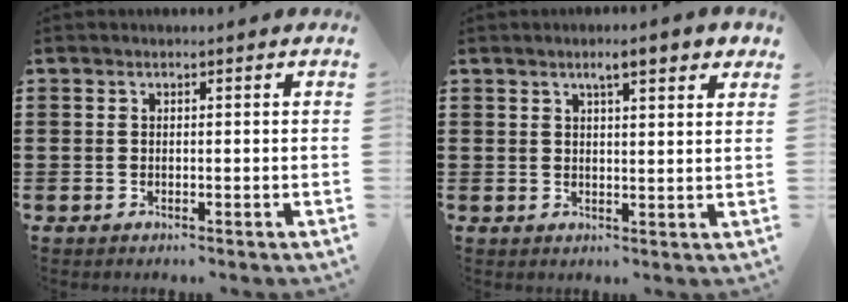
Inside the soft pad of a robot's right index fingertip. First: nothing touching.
{"total": 3.7, "force": [2.6, 0.4, 2.7], "torque": [-0.048, 0.002, 0.042]}